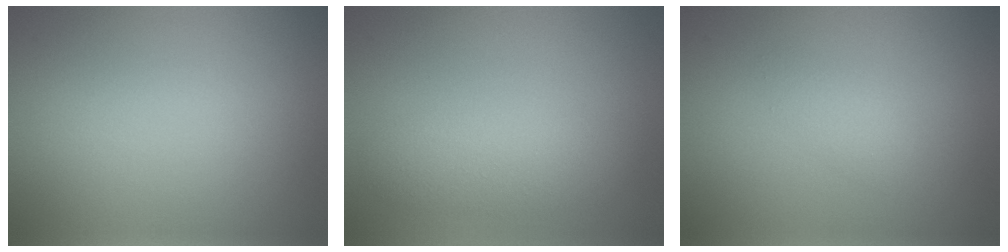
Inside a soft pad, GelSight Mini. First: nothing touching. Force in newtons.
{"total": 3.0, "press": 3.0, "slide": 0.2}
{"total": 1.1, "press": 1.1, "slide": 0.0}